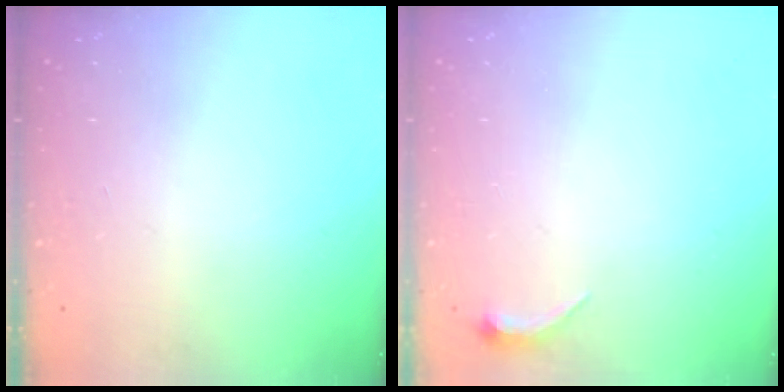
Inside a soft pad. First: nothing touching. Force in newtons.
{"total": 3.5, "press": 3.4, "slide": 0.7}